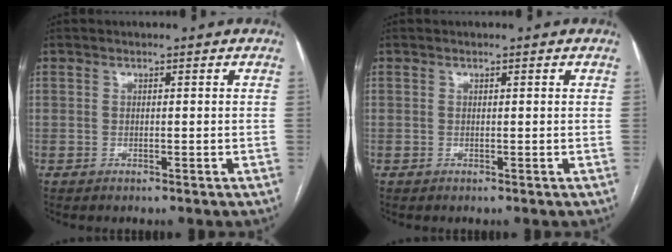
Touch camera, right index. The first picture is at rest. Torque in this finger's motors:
{"motor_torque": [-0.13, 0.02, 0.12, 0.01]}